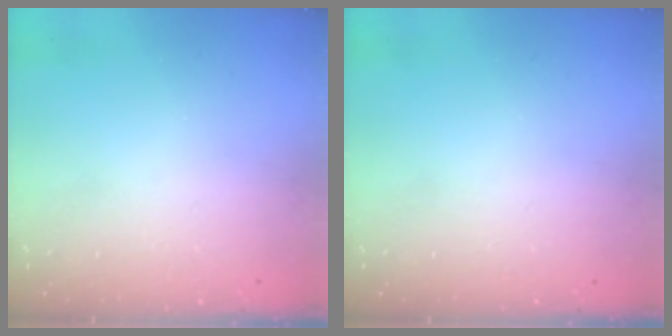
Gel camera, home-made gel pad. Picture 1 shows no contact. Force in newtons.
{"total": 0.0}